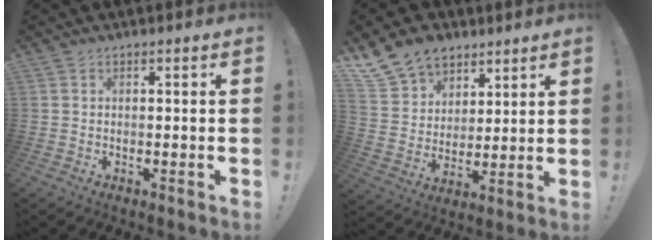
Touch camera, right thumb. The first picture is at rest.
{"total": 13.3, "force": [9.4, 8.8, 3.4], "torque": [-0.065, -0.061, 0.187]}